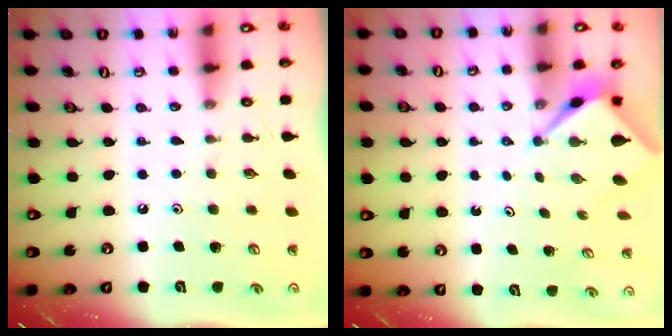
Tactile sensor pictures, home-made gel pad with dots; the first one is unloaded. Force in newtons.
{"total": 2.7, "press": 2.7, "slide": 0.2}